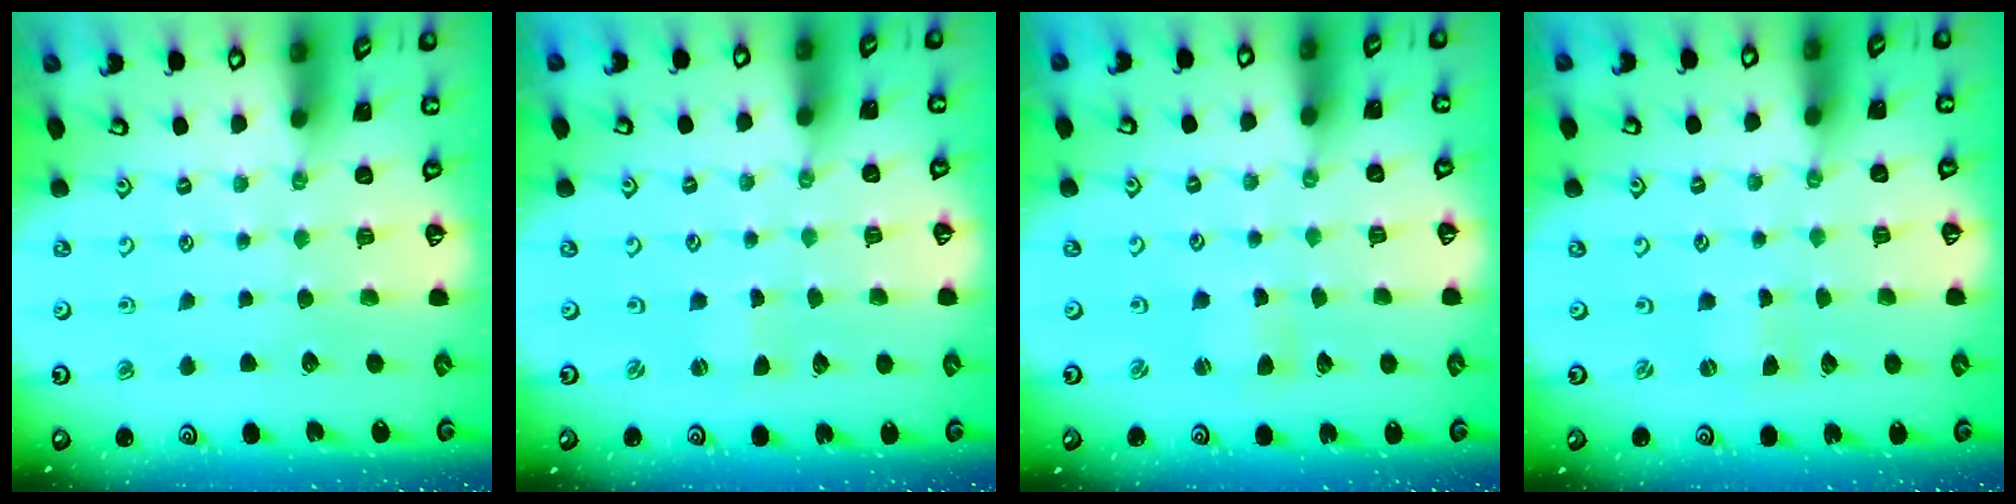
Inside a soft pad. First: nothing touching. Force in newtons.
{"total": 0.0}
{"total": 2.2, "press": 2.2, "slide": 0.3}
{"total": 0.0}